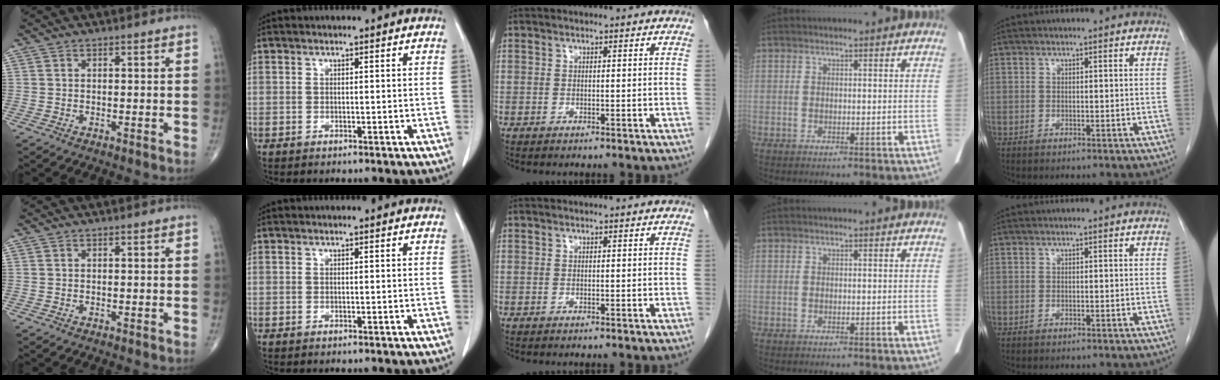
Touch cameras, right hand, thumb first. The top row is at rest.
{}